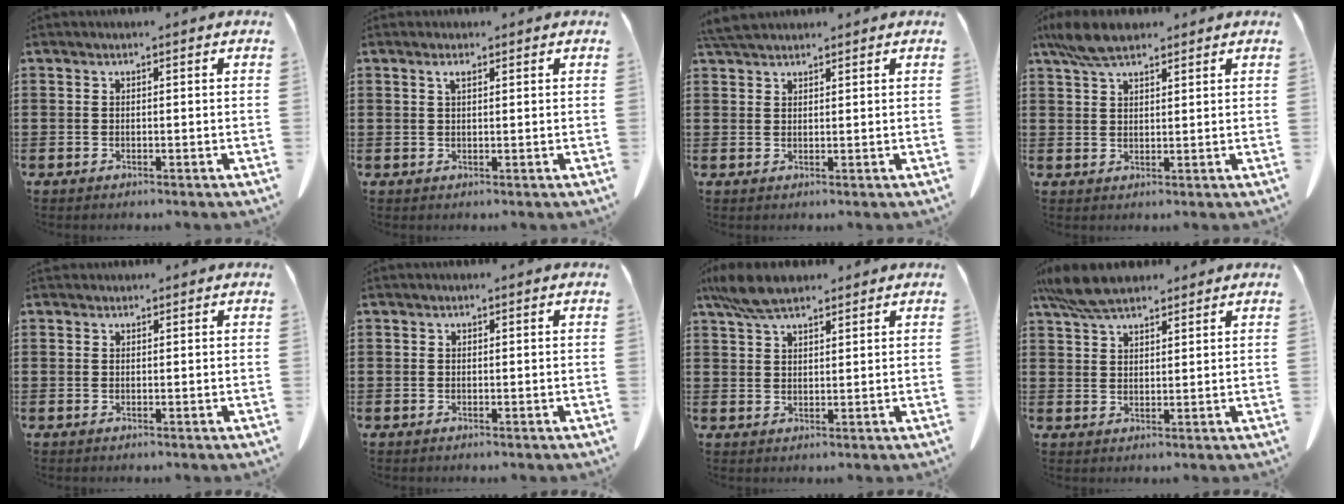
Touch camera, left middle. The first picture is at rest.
{"total": 1.5, "force": [0.8, 0.5, 1.2], "torque": [-0.018, -0.003, 0.013]}
{"total": 3.3, "force": [2.9, 0.7, 1.3], "torque": [-0.035, -0.002, 0.058]}
{"total": 6.1, "force": [4.6, 1.8, 3.5], "torque": [-0.080, -0.003, 0.088]}
{"total": 0.7, "force": [0.6, 0.3, 0.1], "torque": [-0.004, -0.001, 0.014]}
{"total": 0.0}
{"total": 6.5, "force": [5.2, 1.8, 3.5], "torque": [-0.082, -0.004, 0.098]}
{"total": 6.9, "force": [5.8, 1.9, 3.4], "torque": [-0.082, -0.008, 0.111]}